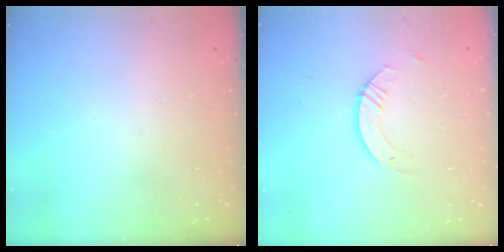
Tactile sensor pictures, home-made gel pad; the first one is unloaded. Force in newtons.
{"total": 3.7, "press": 3.7, "slide": 0.3}